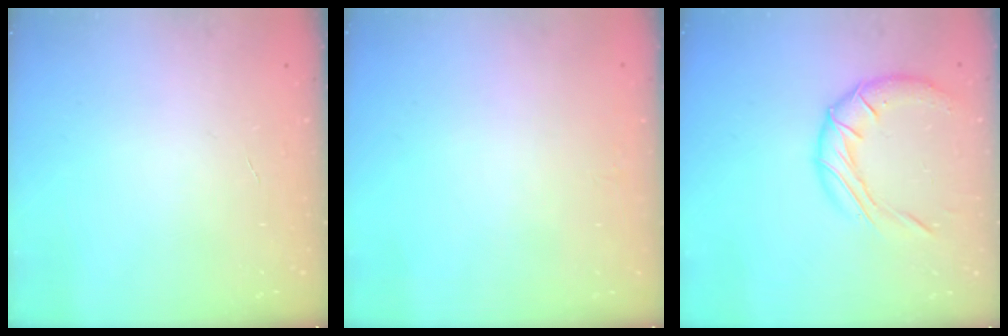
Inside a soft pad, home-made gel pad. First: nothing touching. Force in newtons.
{"total": 0.0}
{"total": 12.7, "press": 12.7, "slide": 1.0}